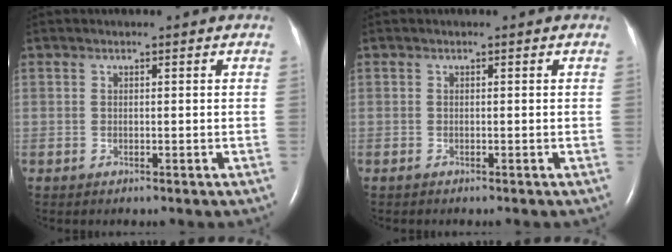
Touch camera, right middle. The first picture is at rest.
{"total": 0.0}